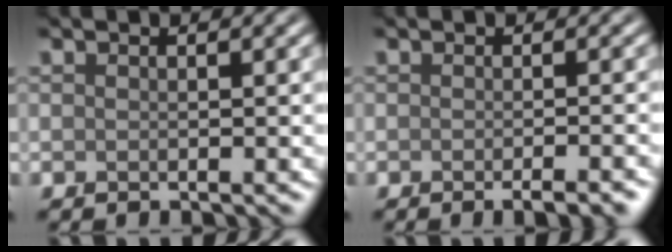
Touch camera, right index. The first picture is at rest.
{"total": 2.7, "force": [-1.5, 0.7, 2.1], "torque": [-0.015, 0.001, -0.020]}